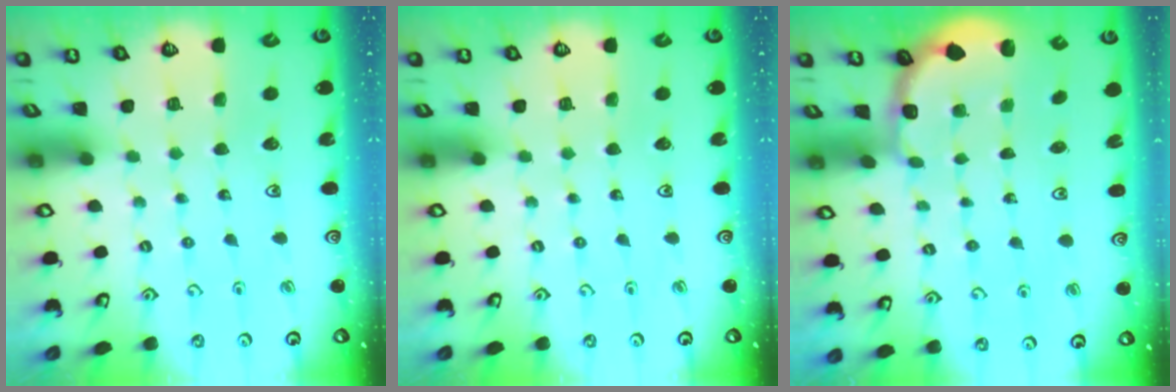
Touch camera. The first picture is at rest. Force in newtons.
{"total": 0.0}
{"total": 1.8, "press": 1.6, "slide": 0.7}